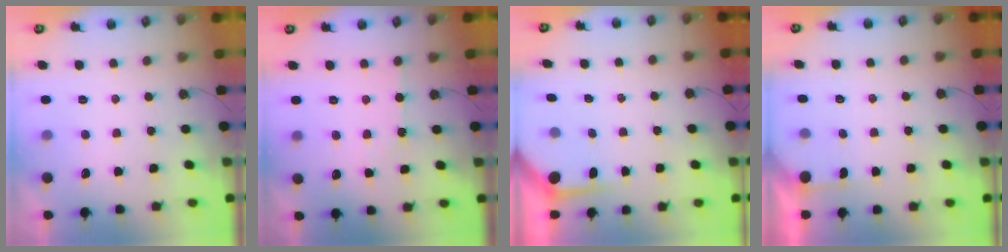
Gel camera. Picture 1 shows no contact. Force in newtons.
{"total": 2.6, "press": 2.5, "slide": 0.5}
{"total": 3.4, "press": 3.4, "slide": 0.4}
{"total": 2.7, "press": 2.7, "slide": 0.3}